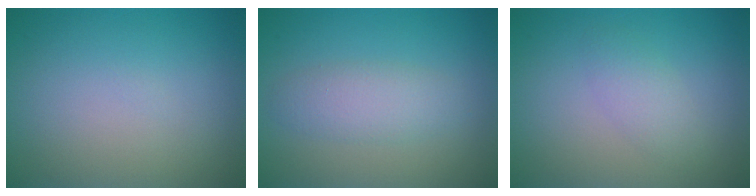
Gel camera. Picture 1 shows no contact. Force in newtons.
{"total": 2.7, "press": 2.7, "slide": 0.1}
{"total": 1.8, "press": 1.8, "slide": 0.0}